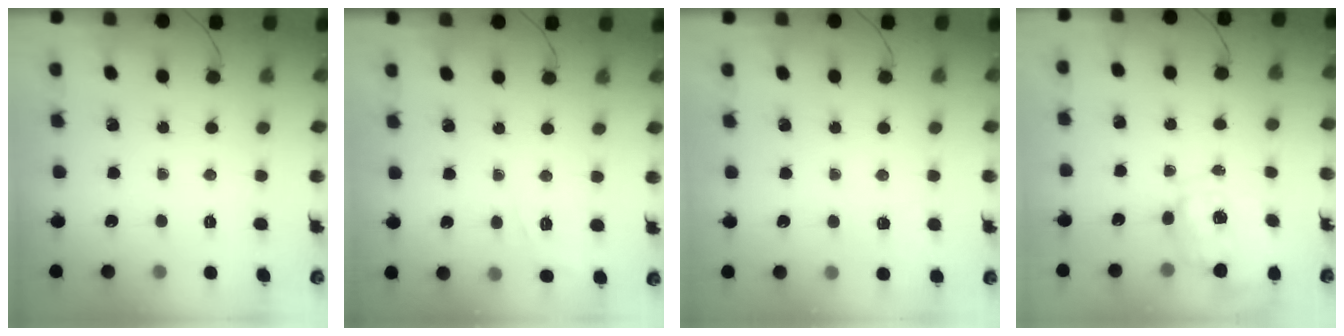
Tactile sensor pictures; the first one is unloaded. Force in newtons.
{"total": 3.1, "press": 2.7, "slide": 1.4}
{"total": 2.0, "press": 1.0, "slide": 1.7}
{"total": 2.8, "press": 2.7, "slide": 0.9}